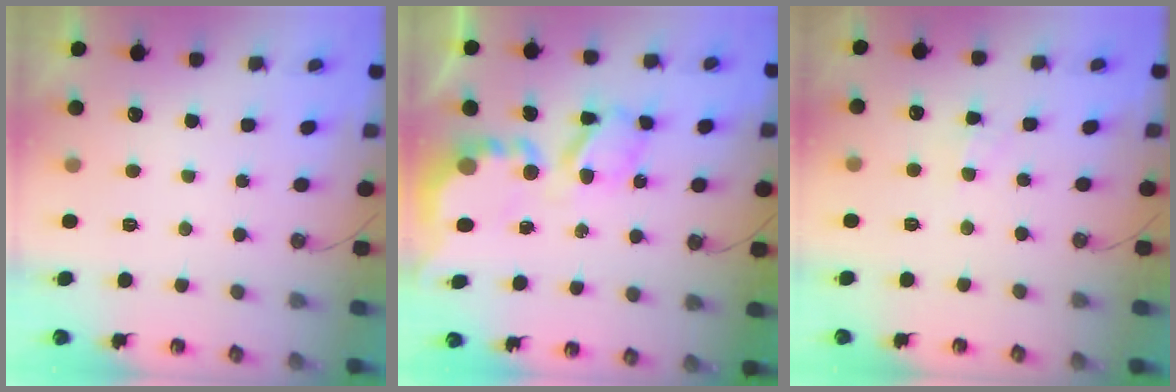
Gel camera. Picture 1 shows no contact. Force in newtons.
{"total": 7.3, "press": 7.2, "slide": 0.5}
{"total": 4.6, "press": 4.6, "slide": 0.6}